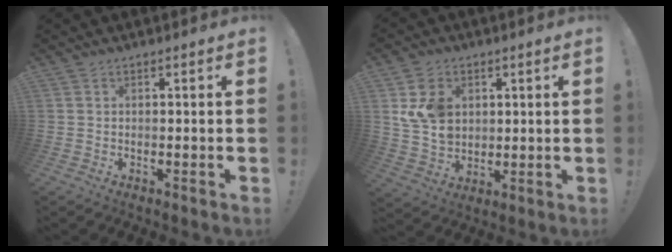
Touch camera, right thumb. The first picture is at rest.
{"total": 11.2, "force": [3.8, 9.0, 5.5], "torque": [-0.096, -0.011, 0.077]}